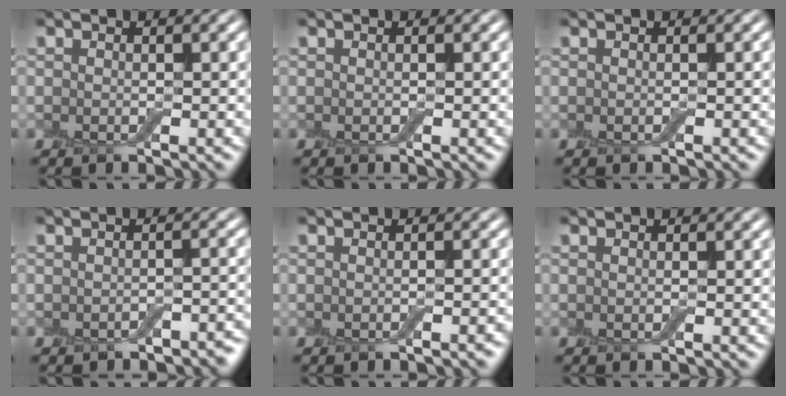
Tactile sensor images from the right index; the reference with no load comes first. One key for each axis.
{"total": 0.0}
{"total": 0.0}
{"total": 2.0, "fx": -1.7, "fy": 0.7, "fz": 0.7, "tx": -0.006, "ty": 0.000, "tz": -0.019}
{"total": 1.0, "fx": -0.7, "fy": 0.2, "fz": 0.6, "tx": -0.007, "ty": 0.000, "tz": -0.010}
{"total": 0.0}